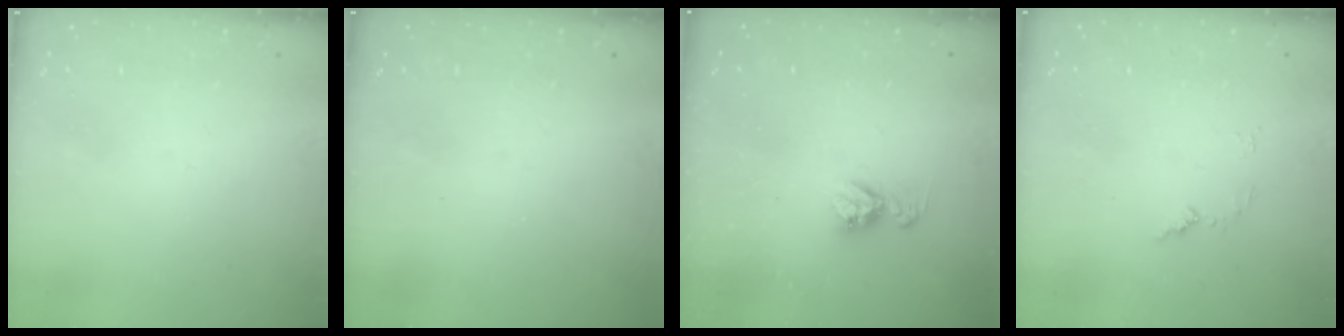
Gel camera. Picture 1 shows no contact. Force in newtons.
{"total": 0.0}
{"total": 8.5, "press": 8.5, "slide": 0.7}
{"total": 4.6, "press": 4.5, "slide": 0.5}